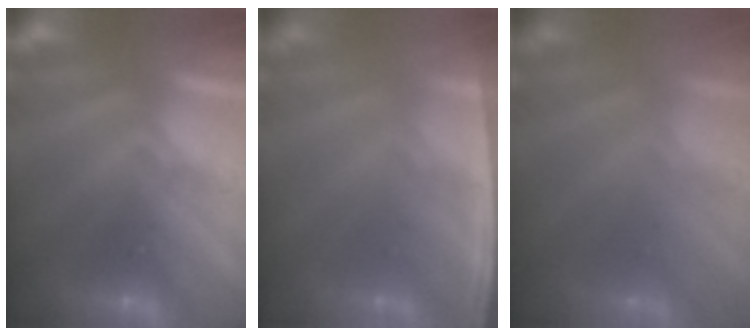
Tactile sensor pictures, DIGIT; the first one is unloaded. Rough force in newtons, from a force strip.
{"total": 1.5}
{"total": 2.0}